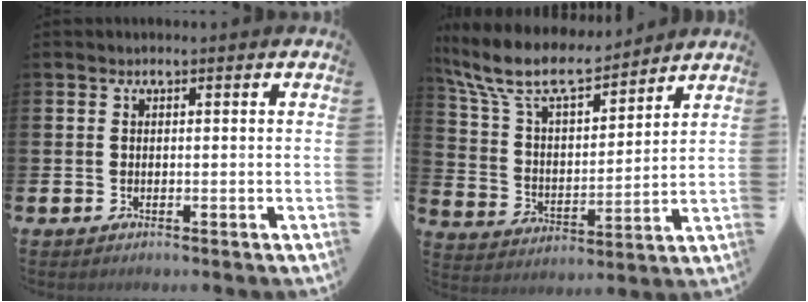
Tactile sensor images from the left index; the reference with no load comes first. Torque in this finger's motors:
{"motor_torque": [1.00, -1.14, 0.05, 0.21]}